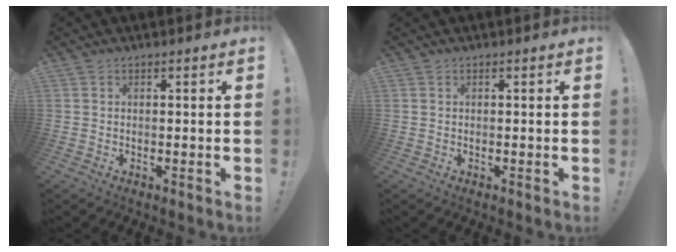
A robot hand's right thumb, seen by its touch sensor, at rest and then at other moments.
{"total": 0.0}